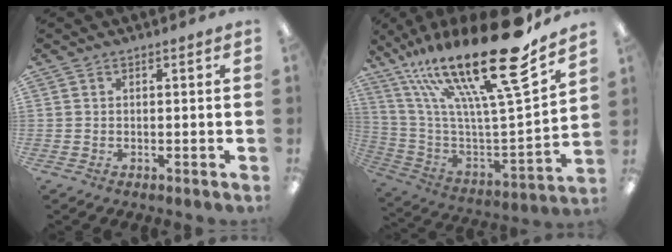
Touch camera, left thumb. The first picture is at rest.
{"total": 28.5, "force": [19.0, 5.0, 20.6], "torque": [-0.358, -0.137, 0.306]}